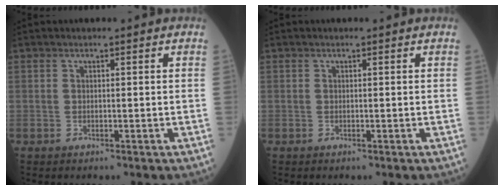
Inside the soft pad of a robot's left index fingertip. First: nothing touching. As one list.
[{"total": 0.0}]